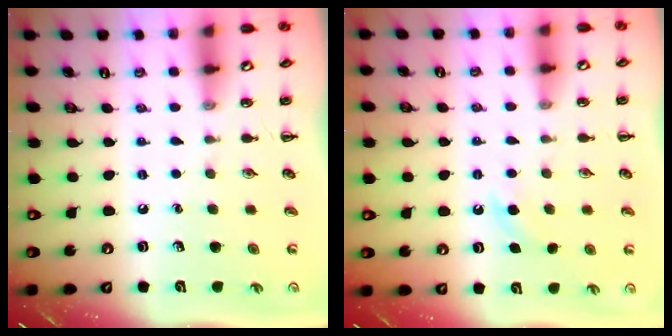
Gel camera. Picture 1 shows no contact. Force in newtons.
{"total": 3.5, "press": 3.4, "slide": 0.9}